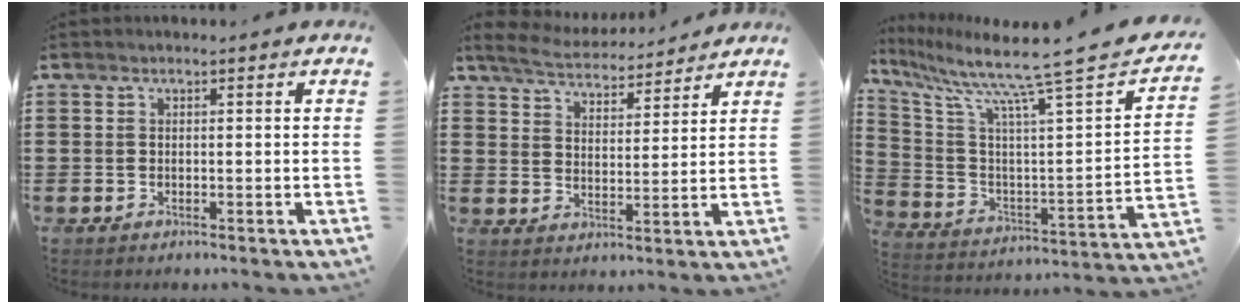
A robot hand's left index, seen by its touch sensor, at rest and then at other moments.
{"total": 4.9, "force": [4.8, 0.6, 0.8], "torque": [-0.040, -0.026, 0.082]}
{"total": 11.8, "force": [9.0, -0.3, 7.7], "torque": [-0.174, -0.065, 0.134]}